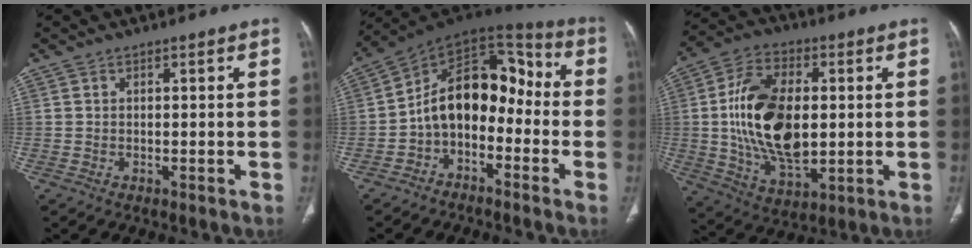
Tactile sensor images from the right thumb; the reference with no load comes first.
{"total": 14.7, "force": [-3.1, 9.8, 10.5], "torque": [-0.130, 0.086, -0.065]}
{"total": 19.2, "force": [0.8, 10.9, 15.8], "torque": [-0.279, -0.003, 0.021]}